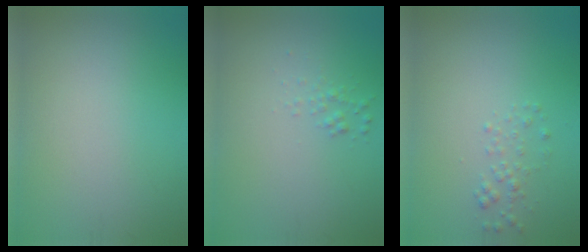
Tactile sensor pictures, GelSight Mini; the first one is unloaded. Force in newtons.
{"total": 0.8, "press": 0.8, "slide": 0.0}
{"total": 1.2, "press": 1.2, "slide": 0.1}